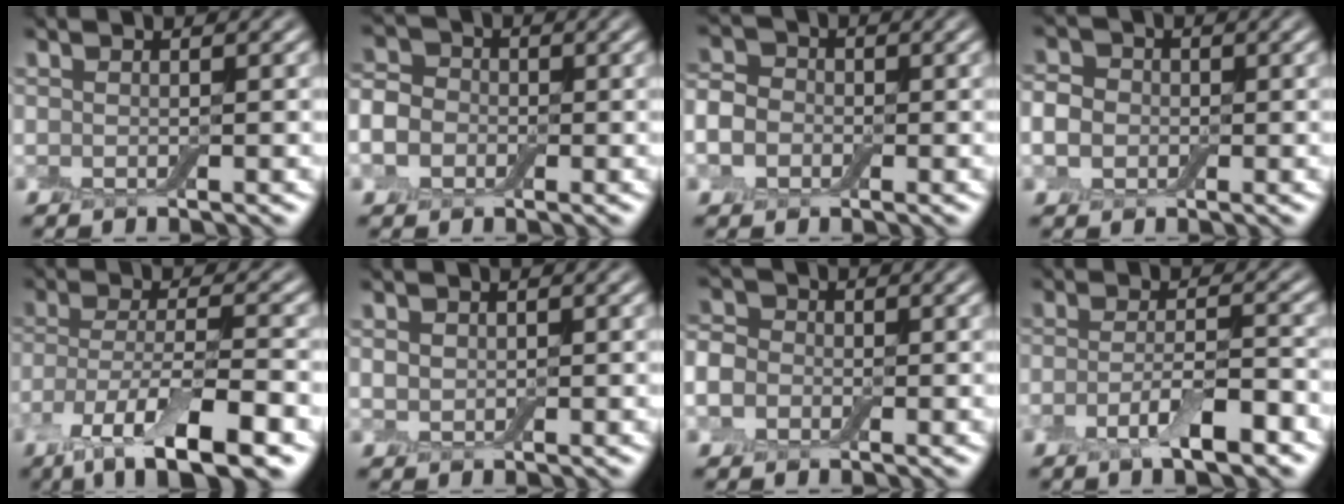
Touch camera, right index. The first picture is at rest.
{"total": 5.1, "force": [-1.1, 4.4, 2.4], "torque": [-0.039, 0.006, -0.043]}
{"total": 4.1, "force": [-0.9, 3.5, 2.0], "torque": [-0.029, 0.003, -0.029]}
{"total": 3.2, "force": [-0.4, 2.8, 1.5], "torque": [-0.023, 0.003, -0.016]}
{"total": 9.4, "force": [-5.0, 2.8, 7.5], "torque": [-0.139, -0.012, -0.092]}
{"total": 1.0, "force": [0.3, 0.9, 0.4], "torque": [-0.009, 0.000, 0.005]}
{"total": 5.0, "force": [-1.0, 4.3, 2.3], "torque": [-0.041, 0.010, -0.047]}
{"total": 4.5, "force": [-2.2, 1.2, 3.7], "torque": [-0.071, 0.002, -0.045]}